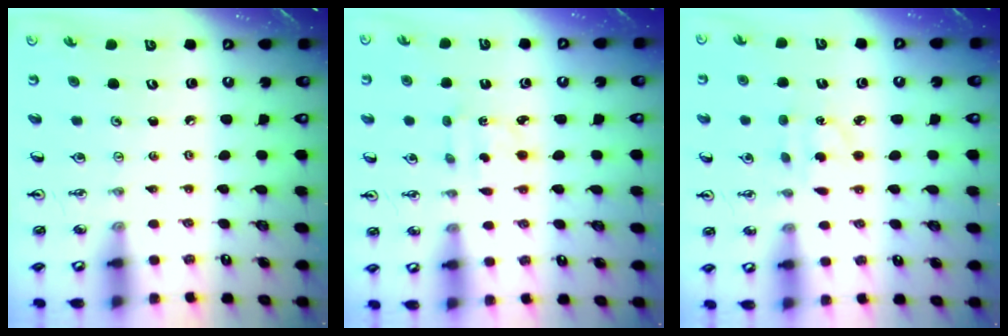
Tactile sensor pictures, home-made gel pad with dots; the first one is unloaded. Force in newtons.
{"total": 2.2, "press": 2.1, "slide": 0.6}
{"total": 4.2, "press": 4.1, "slide": 0.5}